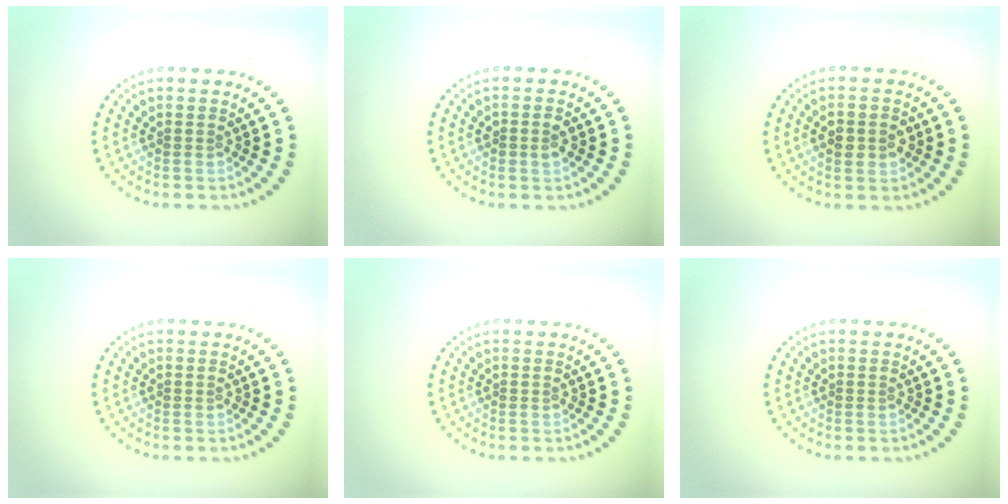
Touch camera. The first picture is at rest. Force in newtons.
{"total": 1.4, "press": 1.4, "slide": 0.3}
{"total": 3.2, "press": 3.2, "slide": 0.2}
{"total": 0.0}
{"total": 0.0}
{"total": 0.0}